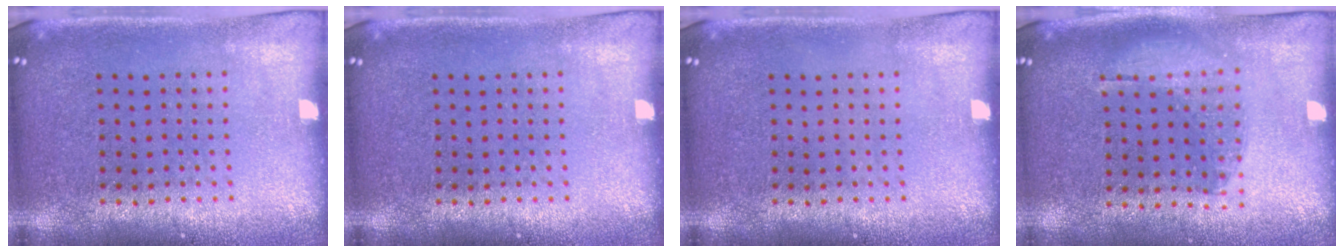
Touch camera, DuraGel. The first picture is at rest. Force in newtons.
{"total": 0.0}
{"total": 0.0}
{"total": 1.0, "press": 0.9, "slide": 0.4}